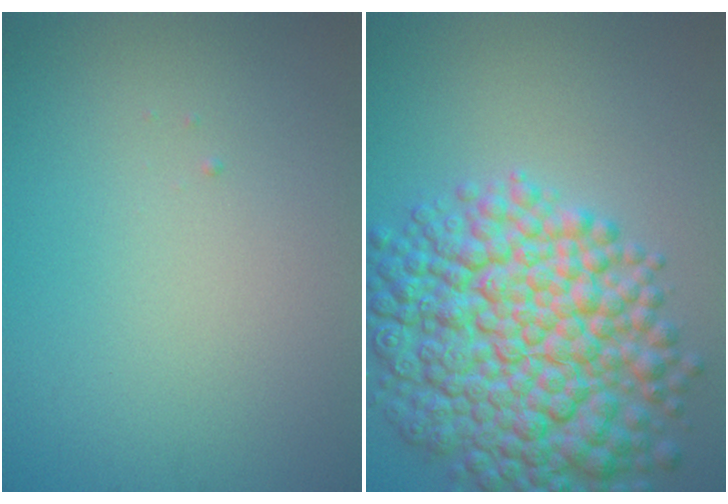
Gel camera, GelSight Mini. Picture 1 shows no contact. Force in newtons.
{"total": 11.7, "press": 11.7, "slide": 0.3}